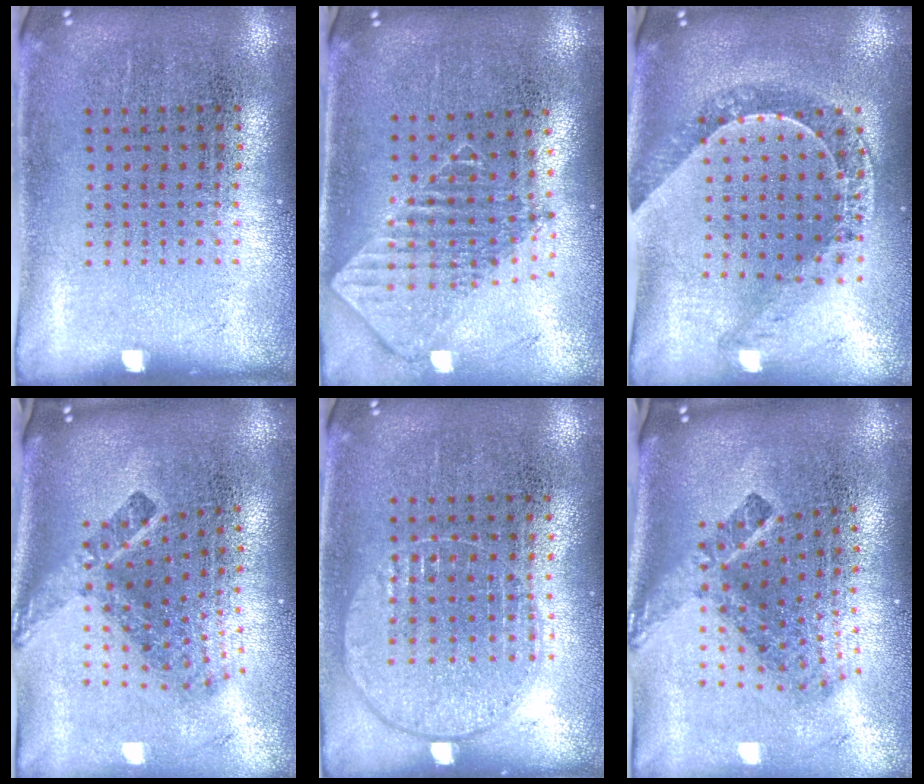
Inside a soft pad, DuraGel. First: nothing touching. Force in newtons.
{"total": 2.1, "press": 1.6, "slide": 1.3}
{"total": 1.1, "press": 1.1, "slide": 0.2}
{"total": 2.6, "press": 1.6, "slide": 2.0}
{"total": 1.0, "press": 0.9, "slide": 0.3}
{"total": 2.7, "press": 1.7, "slide": 2.1}